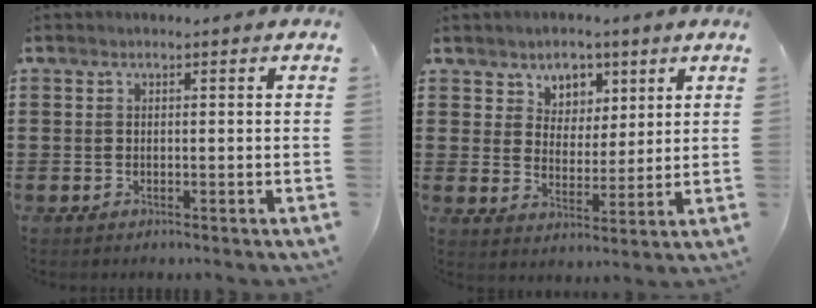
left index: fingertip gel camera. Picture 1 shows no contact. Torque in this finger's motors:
{"motor_torque": [0.06, -0.03, -0.01, 0.00]}